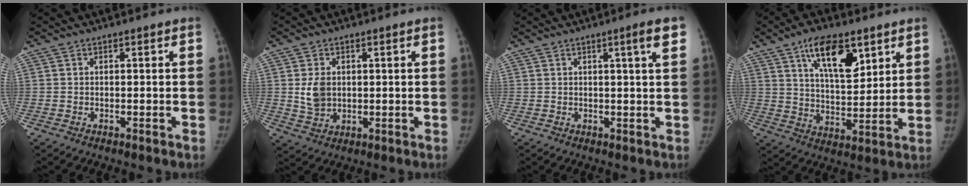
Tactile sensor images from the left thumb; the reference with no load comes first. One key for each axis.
{"total": 5.1, "fx": 0.6, "fy": 3.9, "fz": 3.3, "tx": -0.043, "ty": -0.012, "tz": 0.022}
{"total": 4.1, "fx": 2.0, "fy": -0.2, "fz": 3.6, "tx": -0.047, "ty": -0.009, "tz": 0.027}
{"total": 13.6, "fx": 7.3, "fy": 6.1, "fz": 9.6, "tx": -0.123, "ty": -0.041, "tz": 0.127}